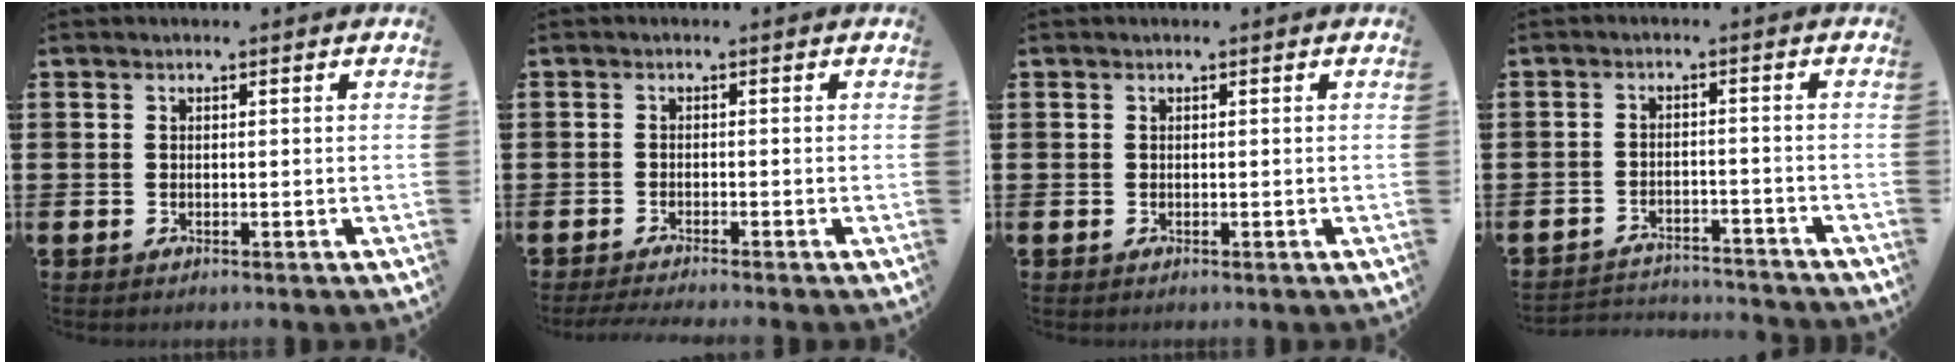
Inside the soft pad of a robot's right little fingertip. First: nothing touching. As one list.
[{"total": 1.2, "force": [-1.0, -0.1, 0.6], "torque": [-0.009, 0.000, -0.019]}, {"total": 0.0}, {"total": 2.8, "force": [-2.8, 0.2, -0.1], "torque": [-0.006, 0.002, -0.060]}]